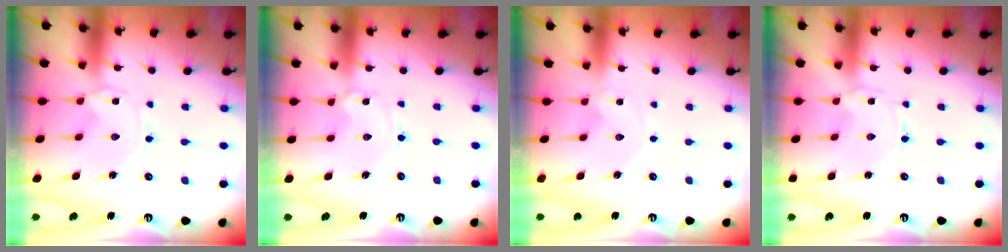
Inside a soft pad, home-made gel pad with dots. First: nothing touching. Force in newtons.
{"total": 1.6, "press": 1.6, "slide": 0.1}
{"total": 0.9, "press": 0.9, "slide": 0.1}
{"total": 0.0}